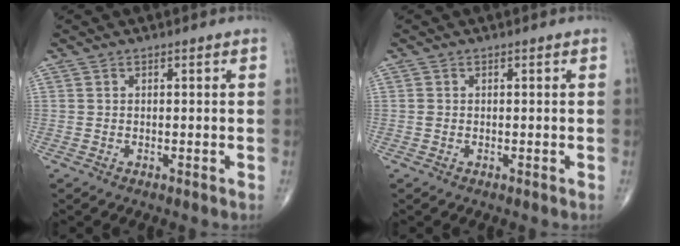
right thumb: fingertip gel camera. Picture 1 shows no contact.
{"total": 0.5, "force": [-0.1, 0.4, 0.3], "torque": [-0.006, 0.000, -0.001]}